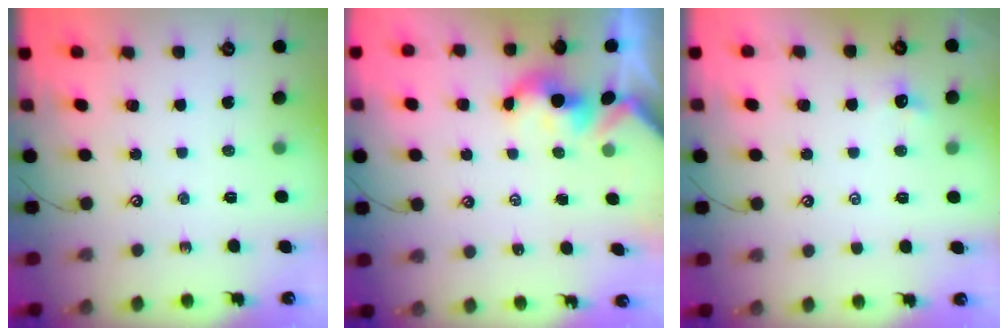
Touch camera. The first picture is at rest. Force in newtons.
{"total": 1.6, "press": 1.5, "slide": 0.4}
{"total": 0.5, "press": 0.1, "slide": 0.5}